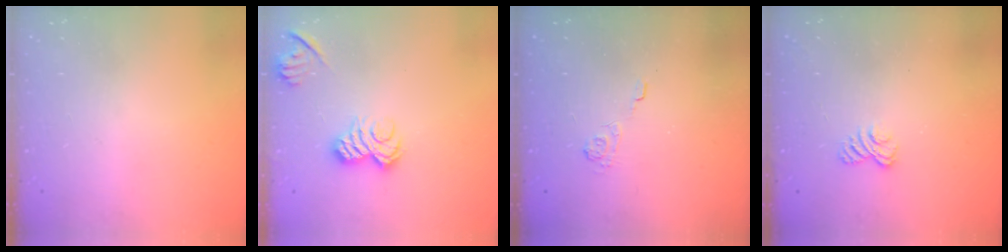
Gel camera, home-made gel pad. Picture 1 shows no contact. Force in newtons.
{"total": 9.3, "press": 9.3, "slide": 0.3}
{"total": 1.9, "press": 1.3, "slide": 1.3}
{"total": 2.9, "press": 2.6, "slide": 1.3}